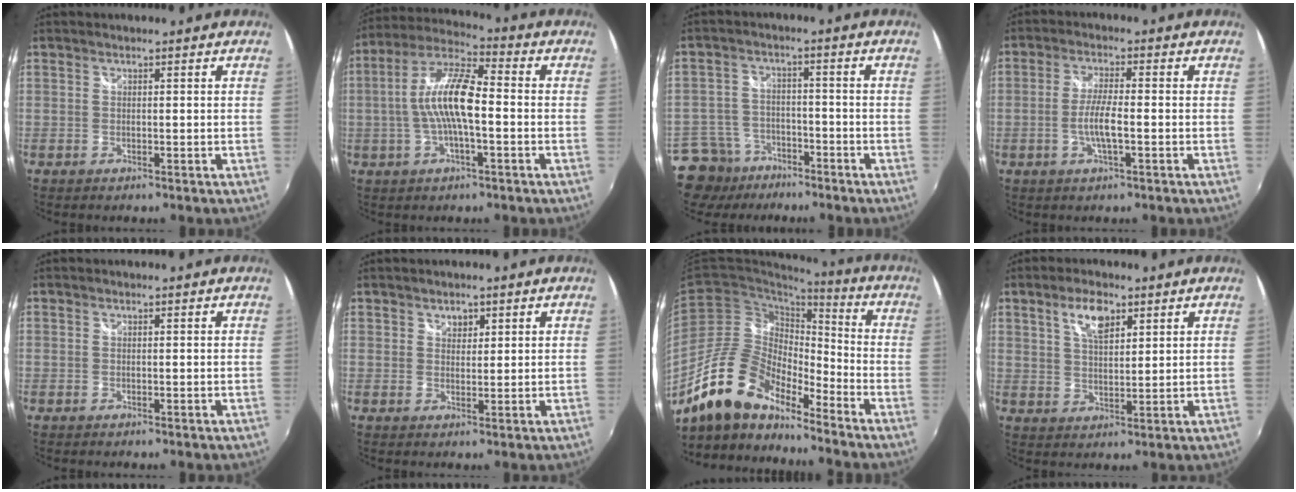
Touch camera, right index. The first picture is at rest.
{"total": 12.0, "force": [-1.3, 3.1, 11.5], "torque": [-0.229, 0.012, -0.029]}
{"total": 10.2, "force": [-6.8, 7.3, 2.2], "torque": [-0.072, 0.014, -0.104]}
{"total": 5.3, "force": [-1.5, 0.6, 5.1], "torque": [-0.101, -0.003, -0.028]}
{"total": 0.0}
{"total": 1.9, "force": [1.2, 1.4, 0.6], "torque": [-0.004, 0.004, 0.019]}
{"total": 15.5, "force": [-12.3, 5.3, 7.7], "torque": [-0.150, 0.003, -0.239]}
{"total": 6.2, "force": [3.4, 2.7, 4.4], "torque": [-0.076, 0.008, 0.063]}